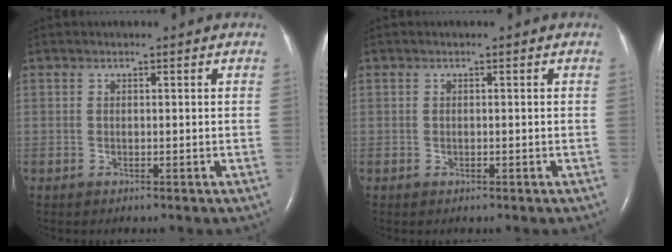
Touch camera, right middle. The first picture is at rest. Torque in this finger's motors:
{"motor_torque": [-0.16, 0.07, 0.09, 0.02]}